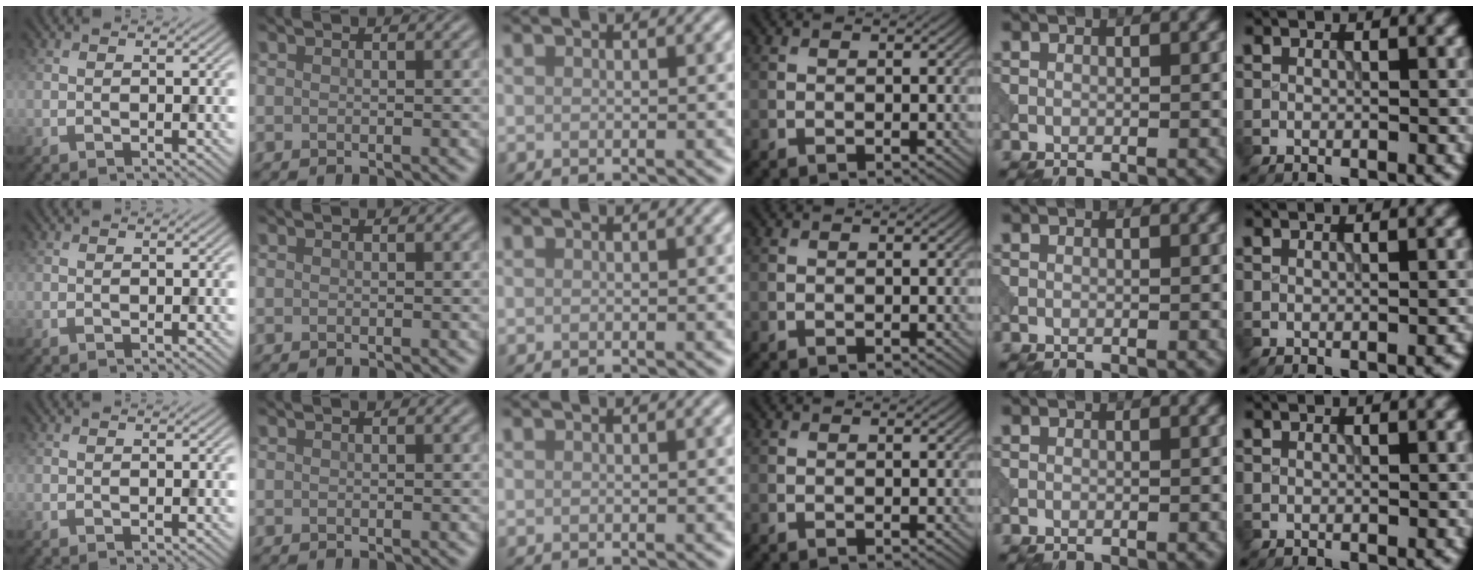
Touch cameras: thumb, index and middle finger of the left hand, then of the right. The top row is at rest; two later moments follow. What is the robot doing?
{"motion": "pour", "object": "beaker"}